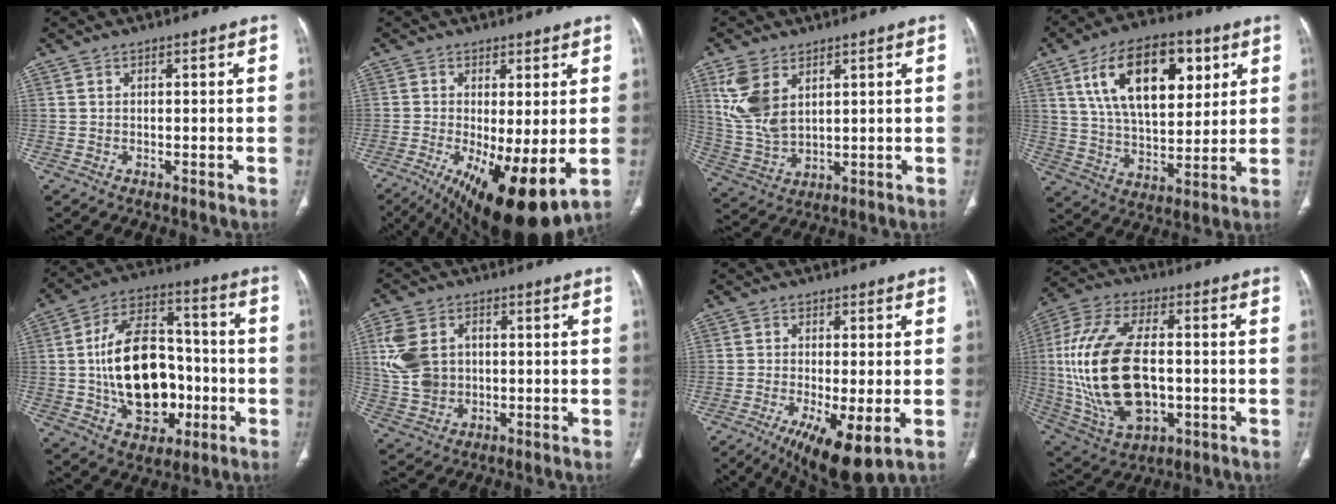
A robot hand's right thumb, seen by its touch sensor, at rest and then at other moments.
{"total": 15.1, "force": [-3.8, 4.9, 13.8], "torque": [-0.217, -0.023, -0.042]}
{"total": 10.1, "force": [4.4, 5.8, 6.9], "torque": [-0.142, -0.010, 0.102]}
{"total": 21.1, "force": [8.1, 11.0, 16.0], "torque": [-0.228, -0.020, 0.139]}
{"total": 21.3, "force": [-2.8, 13.8, 16.0], "torque": [-0.236, 0.034, -0.036]}
{"total": 10.7, "force": [1.4, 8.3, 6.7], "torque": [-0.124, 0.007, 0.032]}
{"total": 11.0, "force": [-4.2, 3.1, 9.7], "torque": [-0.166, -0.016, -0.061]}
{"total": 23.9, "force": [-0.8, 13.1, 20.0], "torque": [-0.412, 0.001, 0.001]}